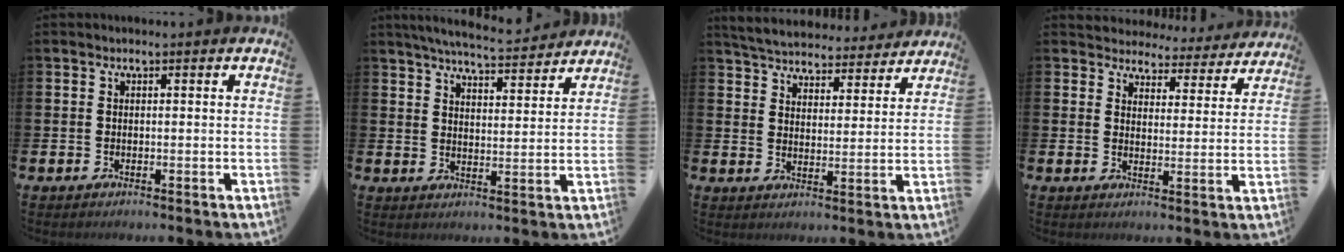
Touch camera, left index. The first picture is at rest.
{"total": 6.1, "force": [6.0, 0.3, 1.4], "torque": [-0.028, -0.040, 0.103]}
{"total": 5.5, "force": [5.4, 1.0, 0.4], "torque": [-0.038, -0.034, 0.095]}
{"total": 3.9, "force": [3.7, 1.2, -0.2], "torque": [-0.008, -0.037, 0.058]}